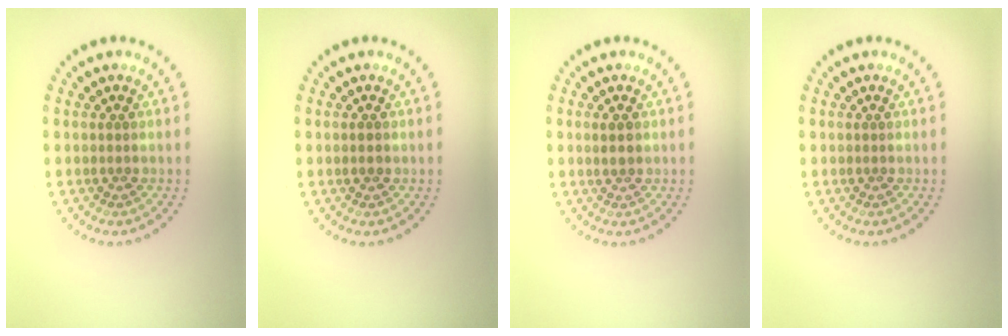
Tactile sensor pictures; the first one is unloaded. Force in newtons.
{"total": 1.0, "press": 1.0, "slide": 0.1}
{"total": 1.2, "press": 1.2, "slide": 0.3}
{"total": 0.0}